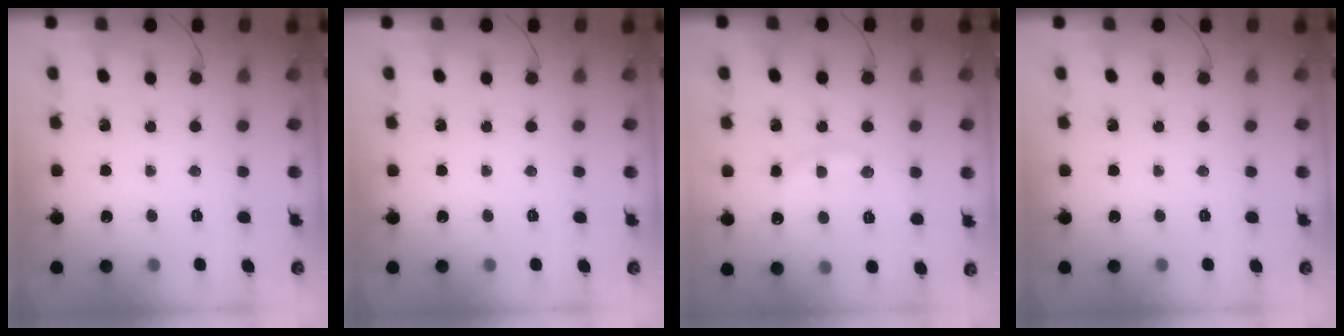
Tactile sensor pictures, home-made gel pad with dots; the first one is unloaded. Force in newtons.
{"total": 0.0}
{"total": 9.4, "press": 9.4, "slide": 0.9}
{"total": 0.0}